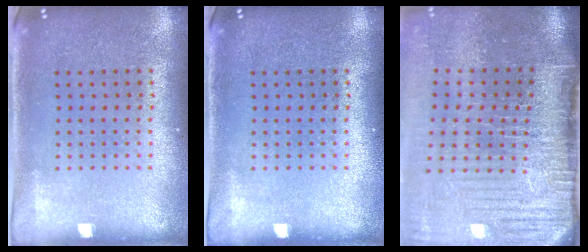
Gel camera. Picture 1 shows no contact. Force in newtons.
{"total": 0.0}
{"total": 4.9, "press": 4.0, "slide": 2.8}